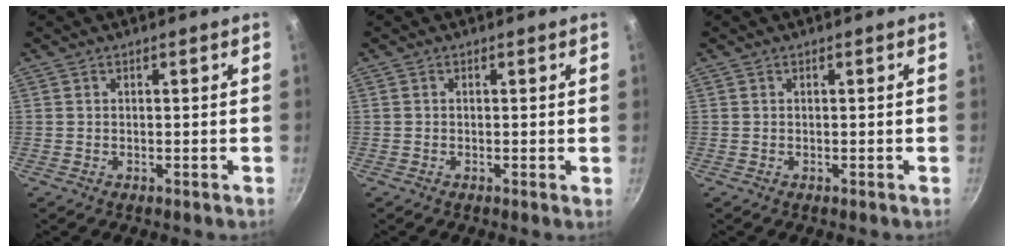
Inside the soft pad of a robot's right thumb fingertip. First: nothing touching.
{"total": 0.0}
{"total": 0.0}